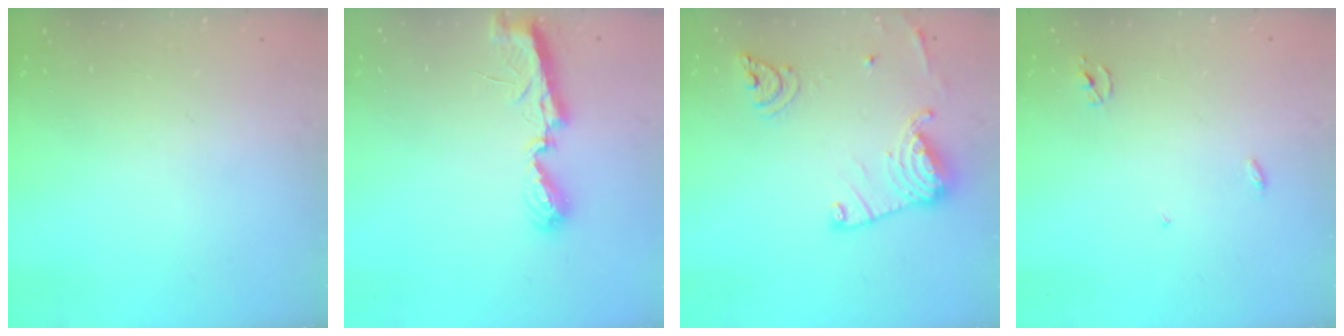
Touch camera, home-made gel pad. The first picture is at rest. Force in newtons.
{"total": 7.2, "press": 7.2, "slide": 0.1}
{"total": 15.7, "press": 15.6, "slide": 1.6}
{"total": 2.3, "press": 2.3, "slide": 0.1}